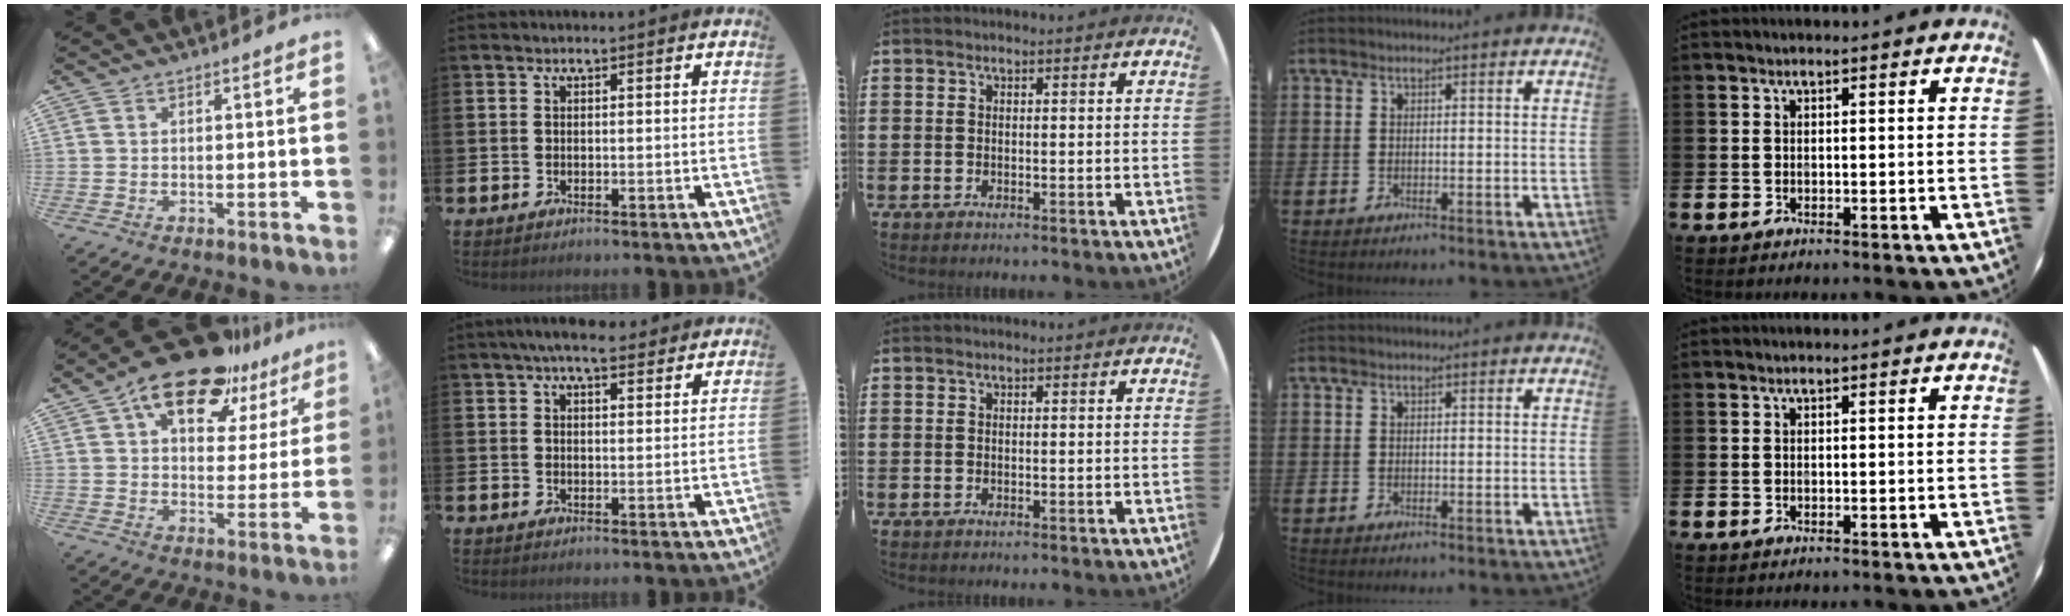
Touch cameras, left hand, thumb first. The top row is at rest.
{"thumb": {"total": 15.8, "force": [11.0, 6.9, 9.0], "torque": [-0.152, -0.054, 0.193]}, "index": {"total": 5.2, "force": [4.6, 1.3, 2.1], "torque": [-0.043, -0.013, 0.081]}}